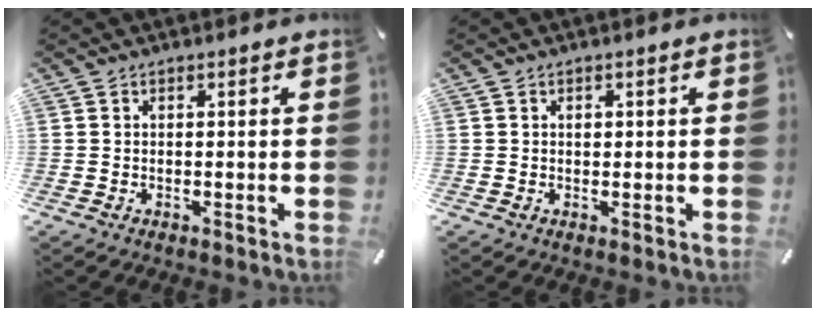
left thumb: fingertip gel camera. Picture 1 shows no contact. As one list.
[{"total": 0.8, "force": [0.2, 0.6, 0.5], "torque": [-0.002, -0.002, 0.002]}]